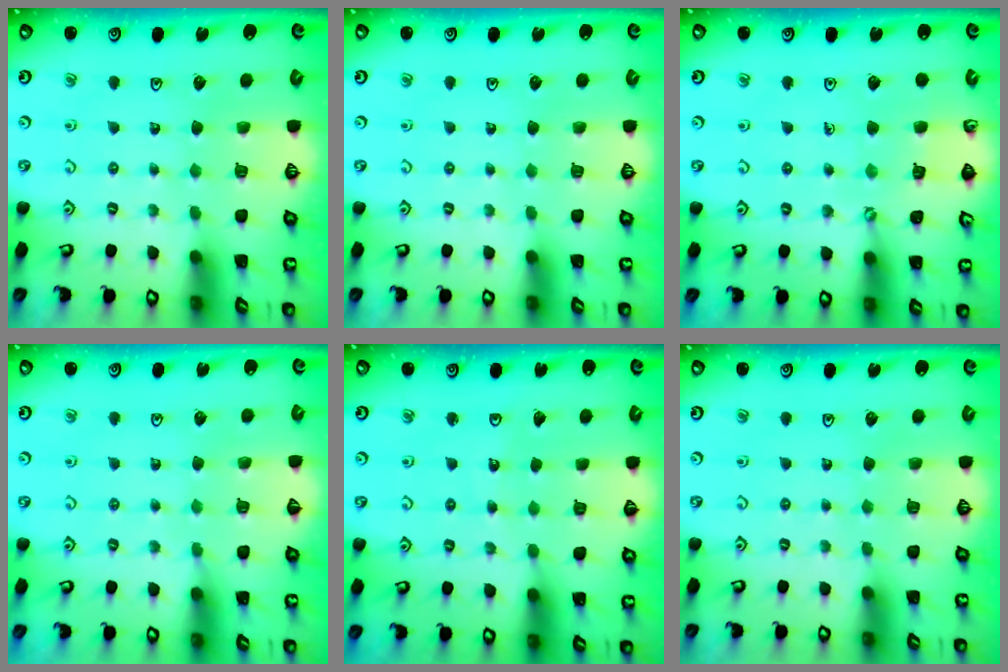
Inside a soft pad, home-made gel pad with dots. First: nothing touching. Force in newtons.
{"total": 0.0}
{"total": 2.3, "press": 2.2, "slide": 0.3}
{"total": 3.6, "press": 3.5, "slide": 0.6}
{"total": 3.4, "press": 3.4, "slide": 0.2}
{"total": 0.0}